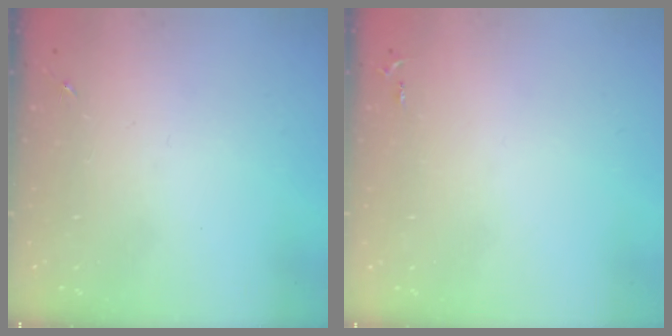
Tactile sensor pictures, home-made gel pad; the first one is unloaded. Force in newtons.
{"total": 2.6, "press": 2.6, "slide": 0.3}